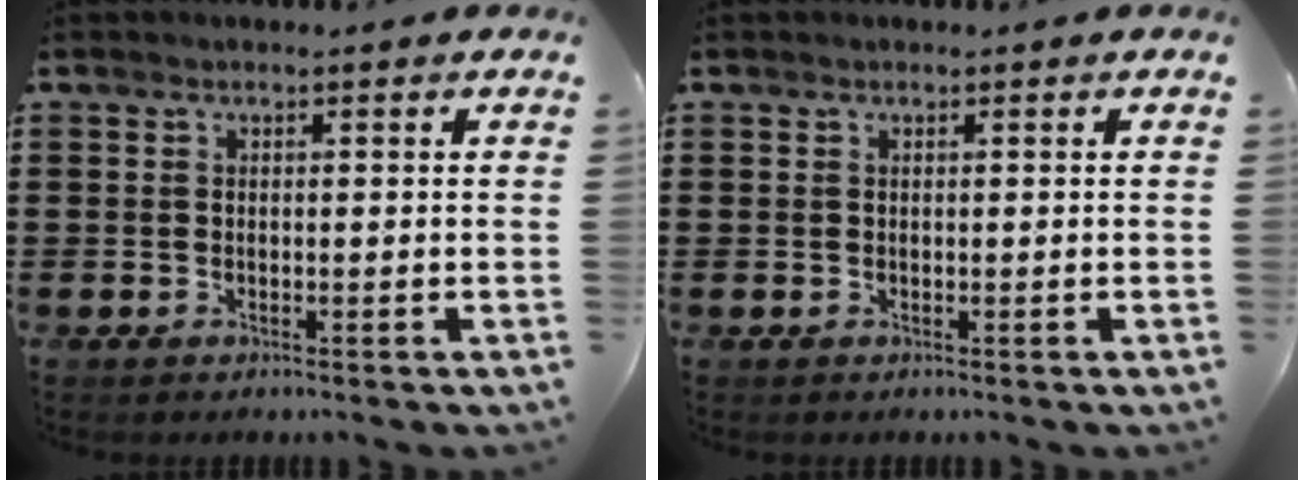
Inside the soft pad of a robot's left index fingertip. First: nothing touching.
{"total": 0.0}